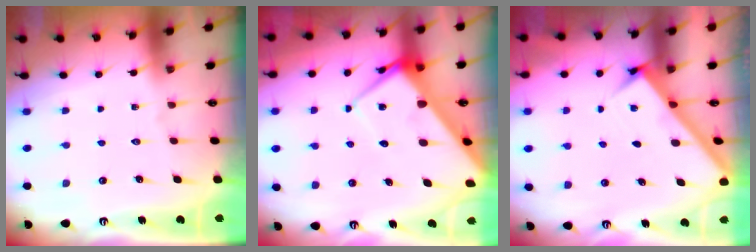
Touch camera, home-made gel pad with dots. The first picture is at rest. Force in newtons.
{"total": 7.7, "press": 7.7, "slide": 0.6}
{"total": 2.9, "press": 2.9, "slide": 0.1}